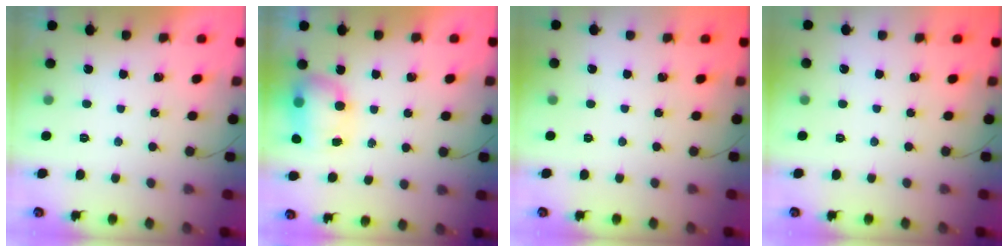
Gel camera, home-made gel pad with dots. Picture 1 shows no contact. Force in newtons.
{"total": 7.9, "press": 7.8, "slide": 1.2}
{"total": 0.0}
{"total": 0.0}